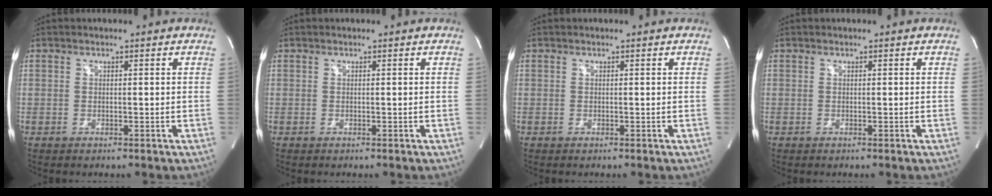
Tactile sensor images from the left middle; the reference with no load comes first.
{"total": 0.0}
{"total": 0.0}
{"total": 0.0}